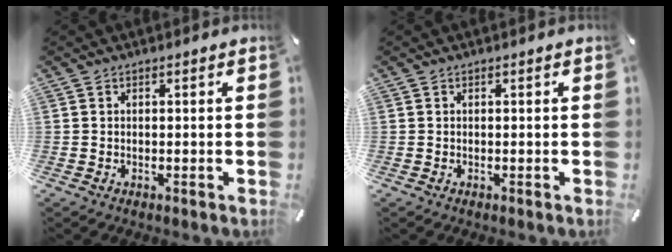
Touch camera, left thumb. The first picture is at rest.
{"total": 0.0}